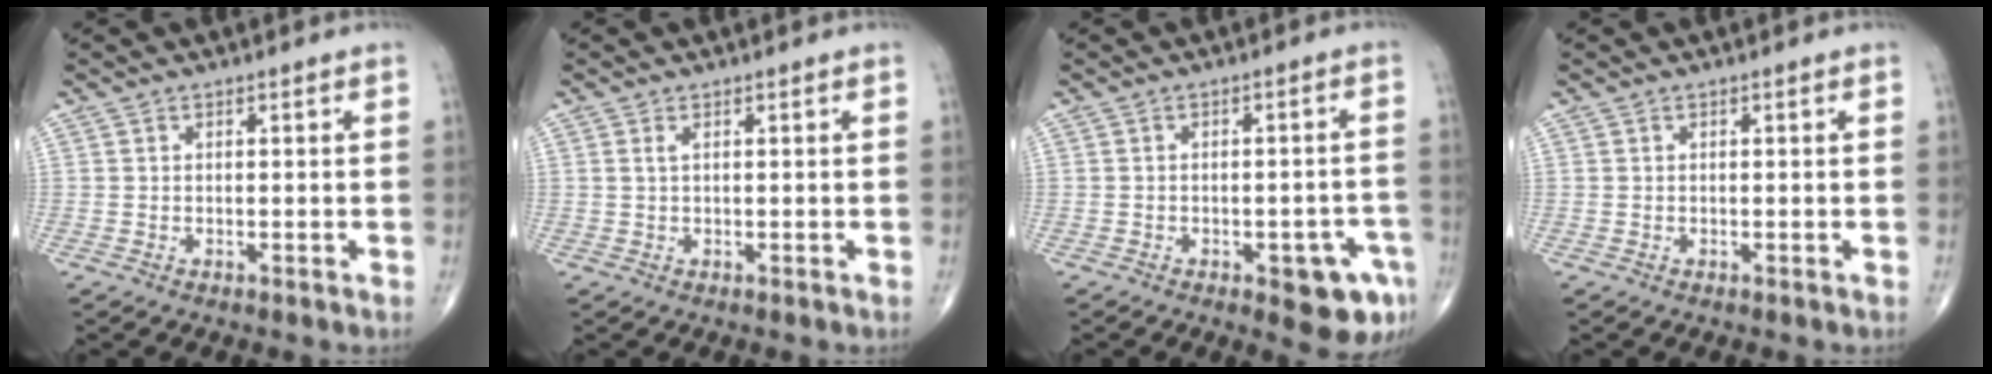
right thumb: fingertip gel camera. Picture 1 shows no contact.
{"total": 0.9, "force": [0.3, 0.3, 0.7], "torque": [-0.022, 0.007, 0.007]}
{"total": 8.5, "force": [-3.9, 3.2, 6.8], "torque": [-0.062, 0.018, -0.040]}
{"total": 0.0}